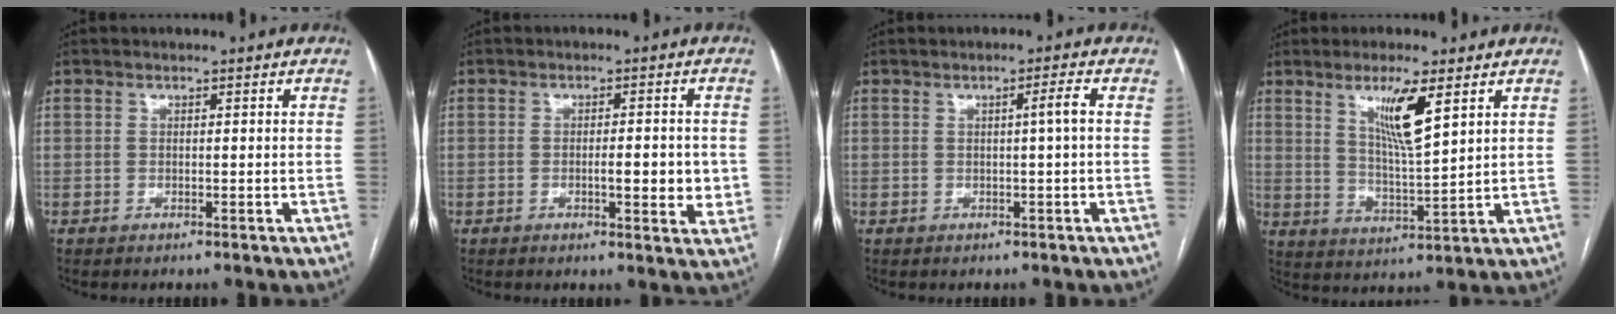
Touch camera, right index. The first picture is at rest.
{"total": 5.4, "force": [-0.6, 1.3, 5.2], "torque": [-0.074, -0.002, -0.005]}
{"total": 2.0, "force": [0.1, -0.5, 2.0], "torque": [-0.031, 0.002, 0.004]}
{"total": 8.1, "force": [4.0, 0.4, 7.0], "torque": [-0.130, -0.013, 0.077]}